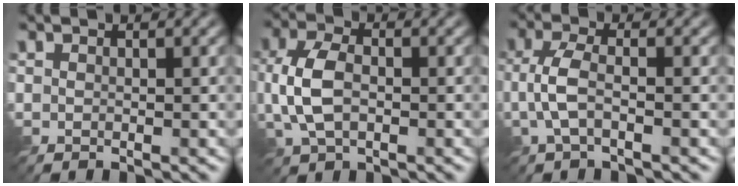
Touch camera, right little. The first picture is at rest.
{"total": 5.5, "force": [-0.7, 3.4, 4.2], "torque": [-0.100, -0.001, -0.015]}
{"total": 3.5, "force": [-0.9, 1.3, 3.1], "torque": [-0.075, 0.002, -0.024]}